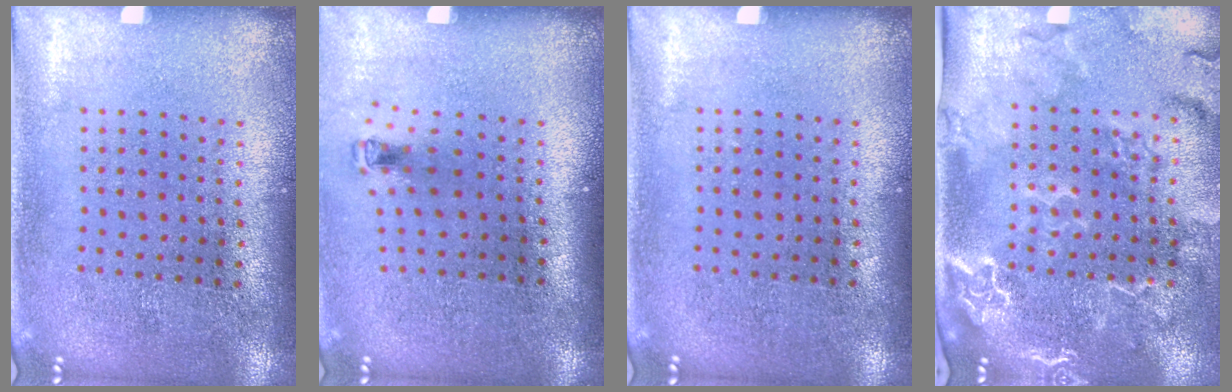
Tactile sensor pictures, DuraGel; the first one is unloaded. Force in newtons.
{"total": 0.6, "press": 0.3, "slide": 0.5}
{"total": 0.0}
{"total": 2.8, "press": 2.5, "slide": 1.4}